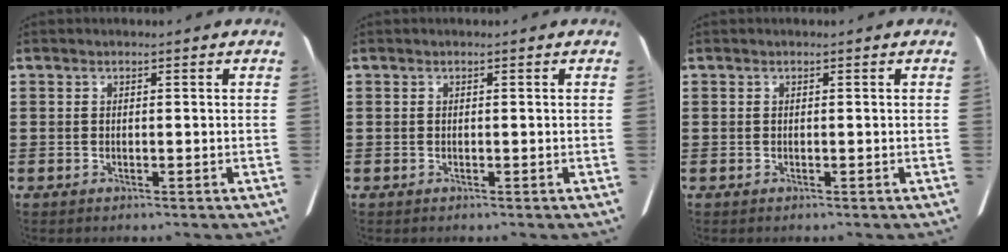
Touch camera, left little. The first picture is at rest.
{"total": 0.0}
{"total": 0.0}